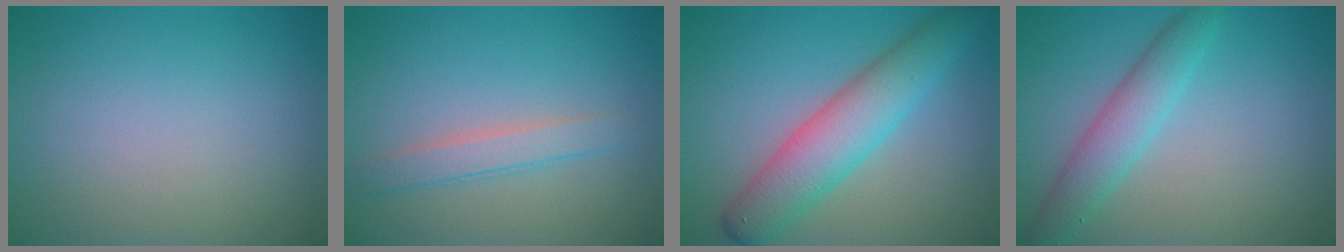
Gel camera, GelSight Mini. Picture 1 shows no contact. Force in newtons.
{"total": 2.3, "press": 2.2, "slide": 0.1}
{"total": 6.0, "press": 6.0, "slide": 0.2}
{"total": 3.6, "press": 3.6, "slide": 0.1}